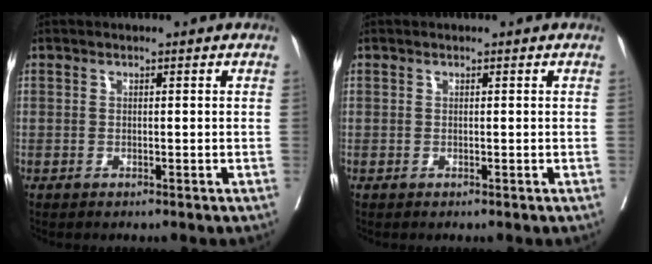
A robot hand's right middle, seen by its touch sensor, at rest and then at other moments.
{"total": 0.0}